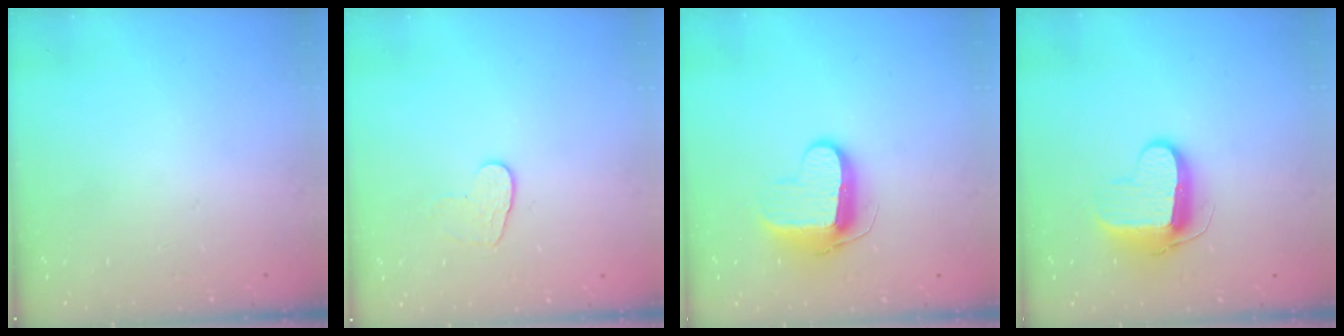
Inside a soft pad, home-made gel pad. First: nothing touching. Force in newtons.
{"total": 5.3, "press": 5.3, "slide": 0.5}
{"total": 9.4, "press": 9.4, "slide": 0.7}
{"total": 9.4, "press": 9.4, "slide": 0.7}